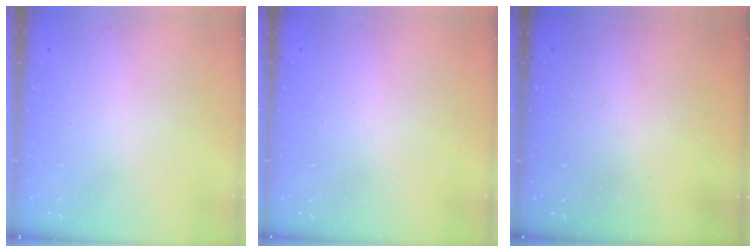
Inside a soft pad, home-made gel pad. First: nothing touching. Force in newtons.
{"total": 4.2, "press": 4.2, "slide": 0.2}
{"total": 3.3, "press": 3.3, "slide": 0.1}